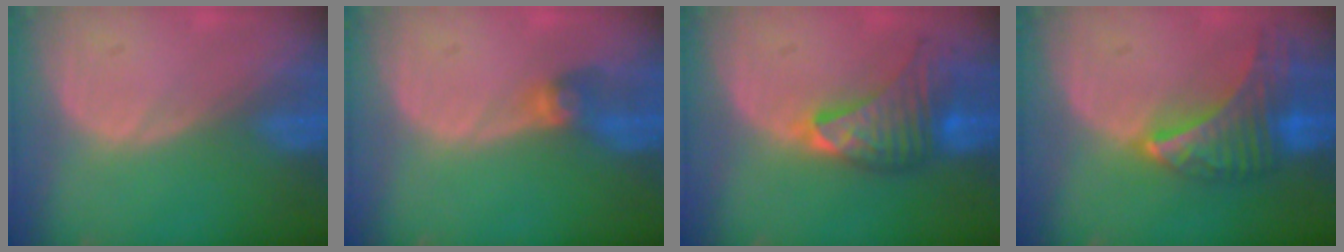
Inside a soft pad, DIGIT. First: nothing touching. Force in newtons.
{"total": 2.7, "press": 2.7, "slide": 0.3}
{"total": 7.6, "press": 7.6, "slide": 1.0}
{"total": 9.2, "press": 8.1, "slide": 4.3}